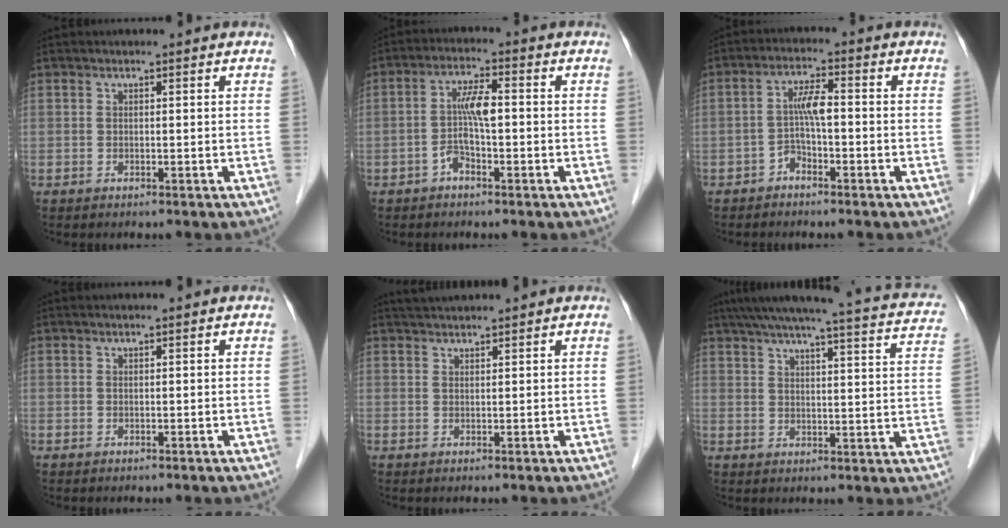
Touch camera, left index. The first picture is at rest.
{"total": 4.7, "force": [-1.0, 1.3, 4.4], "torque": [-0.089, 0.014, -0.021]}
{"total": 3.7, "force": [-1.2, 1.2, 3.3], "torque": [-0.064, 0.013, -0.023]}
{"total": 0.0}
{"total": 2.5, "force": [2.4, -0.1, 0.7], "torque": [-0.013, 0.023, 0.046]}
{"total": 24.6, "force": [20.9, 2.7, 12.7], "torque": [-0.183, 0.003, 0.245]}